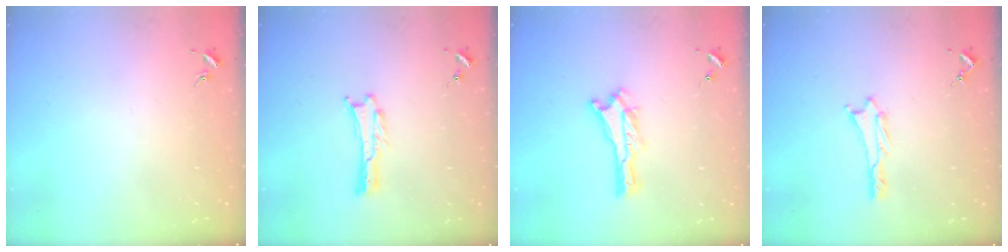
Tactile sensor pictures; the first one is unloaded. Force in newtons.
{"total": 0.0}
{"total": 0.0}
{"total": 0.9, "press": 0.9, "slide": 0.1}